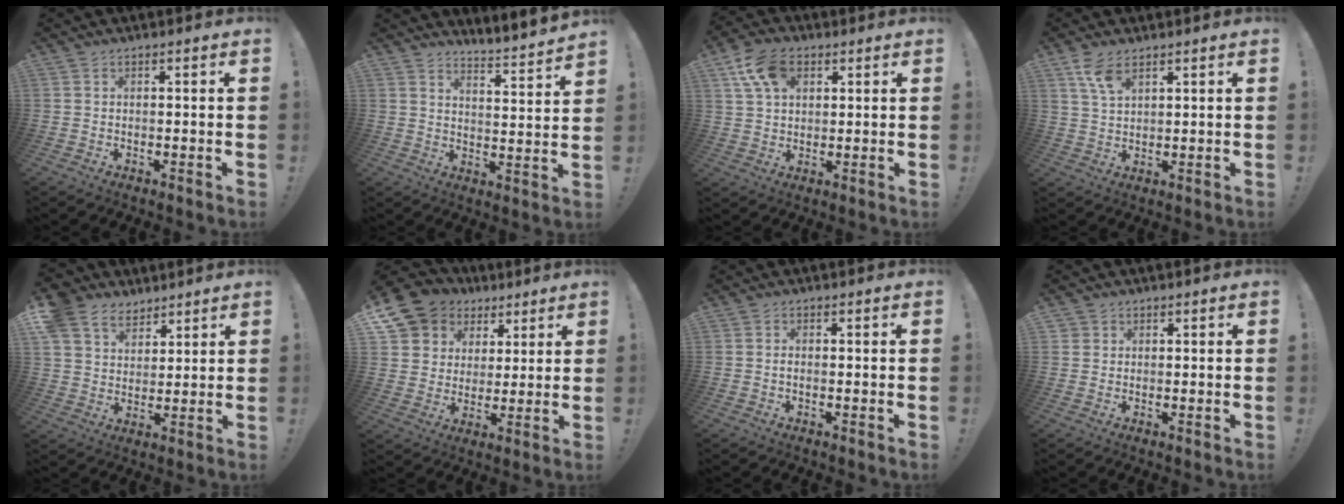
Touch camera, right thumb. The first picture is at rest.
{"total": 4.8, "force": [4.3, -0.1, 2.2], "torque": [-0.029, -0.057, 0.068]}
{"total": 11.5, "force": [4.9, 7.6, 7.2], "torque": [-0.116, -0.004, 0.096]}
{"total": 6.2, "force": [4.0, 2.6, 4.0], "torque": [-0.074, -0.018, 0.075]}
{"total": 10.6, "force": [7.4, 7.2, 2.6], "torque": [-0.054, -0.048, 0.150]}
{"total": 11.2, "force": [5.9, 9.1, 2.9], "torque": [-0.046, -0.045, 0.123]}
{"total": 0.8, "force": [-0.3, 0.2, 0.7], "torque": [-0.021, 0.006, -0.005]}
{"total": 1.6, "force": [1.0, 1.2, 0.1], "torque": [-0.003, -0.002, 0.018]}